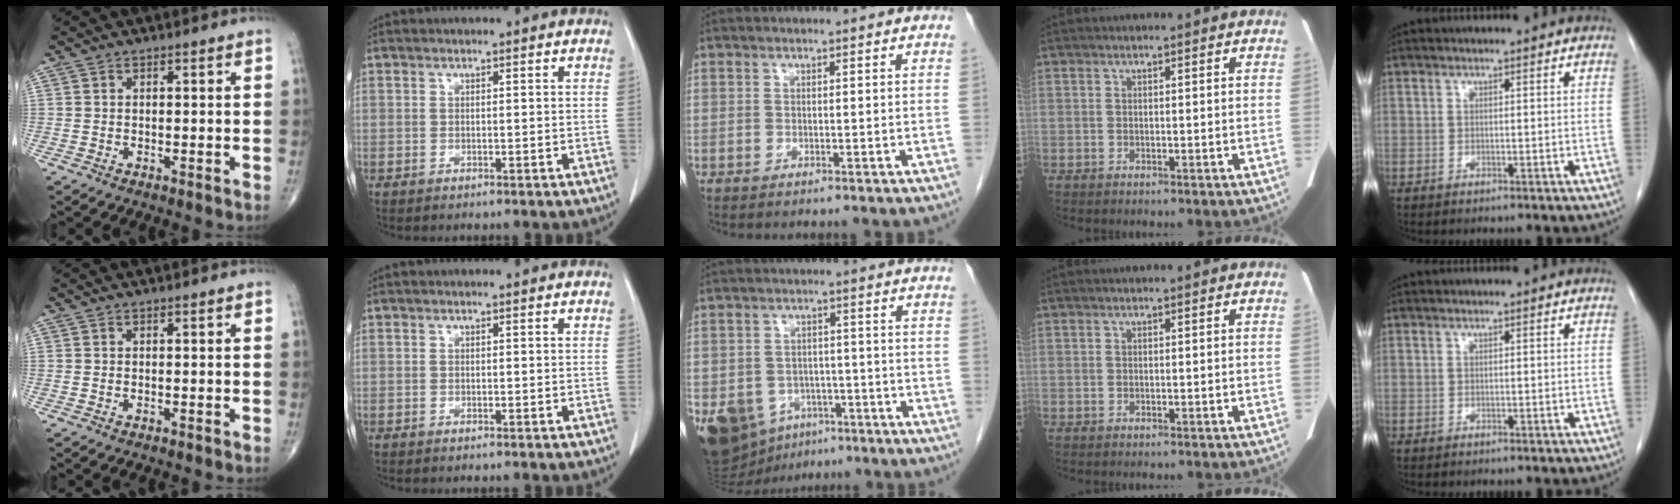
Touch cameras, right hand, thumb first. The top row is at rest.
{"middle": {"total": 15.8, "force": [-7.9, 11.4, 7.6], "torque": [-0.180, 0.003, -0.110]}}